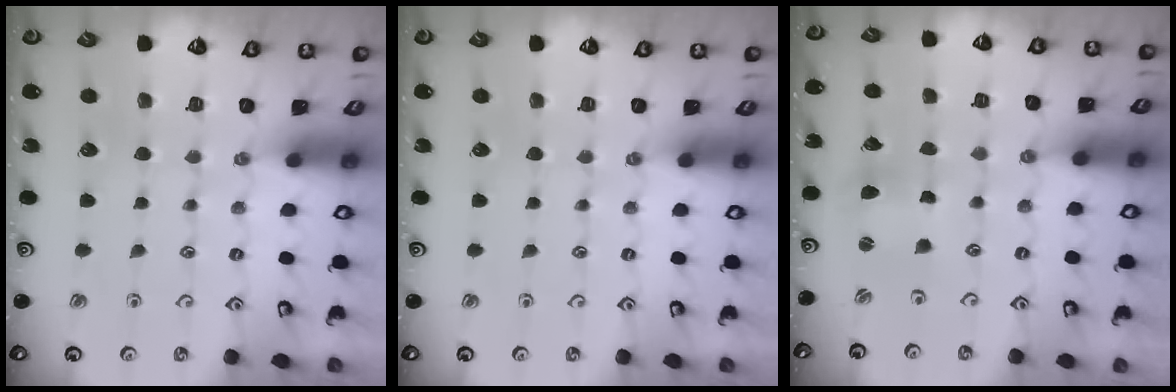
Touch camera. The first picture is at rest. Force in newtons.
{"total": 0.0}
{"total": 3.6, "press": 3.6, "slide": 0.5}